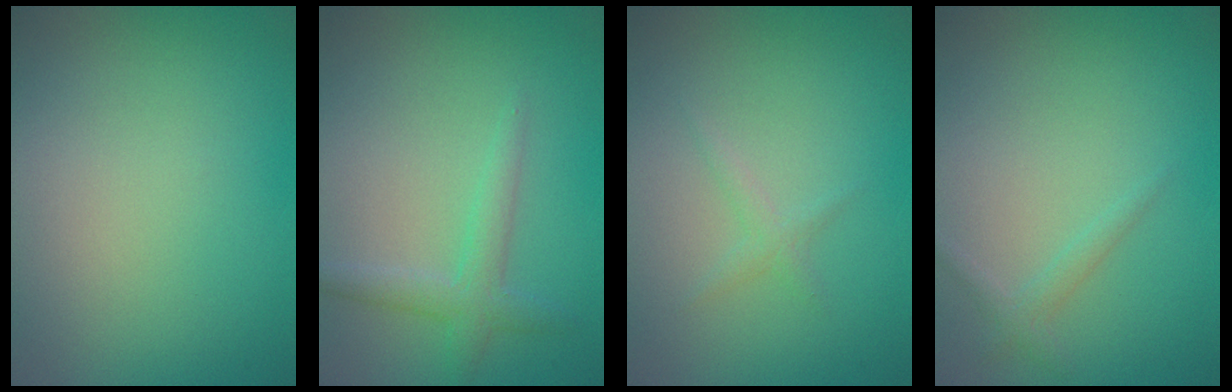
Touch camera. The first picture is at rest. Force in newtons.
{"total": 2.3, "press": 2.3, "slide": 0.1}
{"total": 1.0, "press": 1.0, "slide": 0.1}
{"total": 1.0, "press": 1.0, "slide": 0.2}